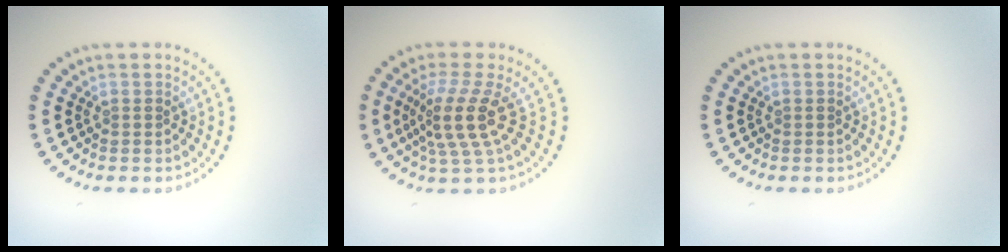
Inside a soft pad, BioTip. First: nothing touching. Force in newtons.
{"total": 4.1, "press": 2.9, "slide": 2.9}
{"total": 0.0}